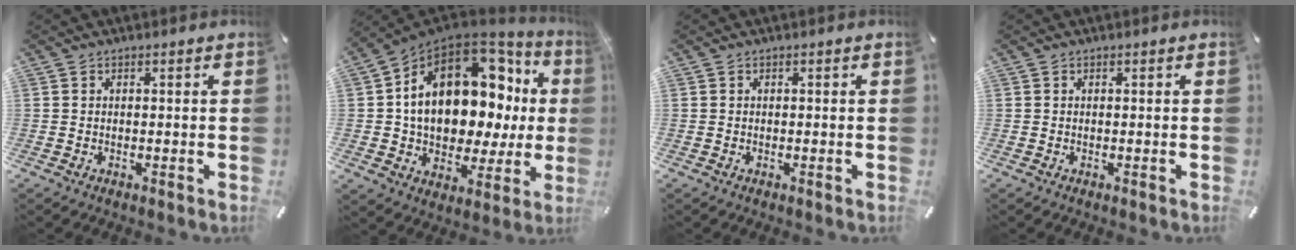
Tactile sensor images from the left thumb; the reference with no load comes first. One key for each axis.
{"total": 20.5, "fx": 4.9, "fy": 13.3, "fz": 14.8, "tx": -0.236, "ty": -0.032, "tz": 0.083}
{"total": 0.0}
{"total": 0.0}